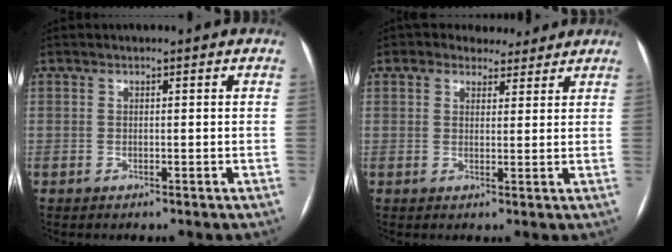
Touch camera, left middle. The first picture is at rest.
{"total": 4.5, "force": [3.6, 2.6, 0.6], "torque": [-0.004, 0.011, 0.047]}